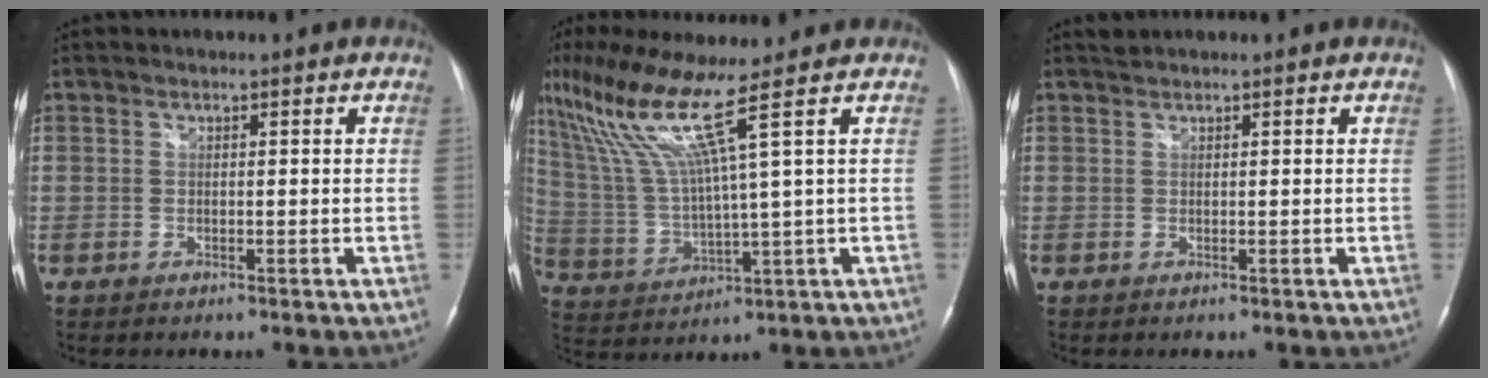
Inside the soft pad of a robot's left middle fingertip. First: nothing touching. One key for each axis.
{"total": 11.8, "fx": 6.7, "fy": -2.4, "fz": 9.5, "tx": -0.196, "ty": 0.002, "tz": 0.134}
{"total": 0.6, "fx": 0.6, "fy": -0.1, "fz": -0.1, "tx": -0.004, "ty": 0.008, "tz": 0.015}